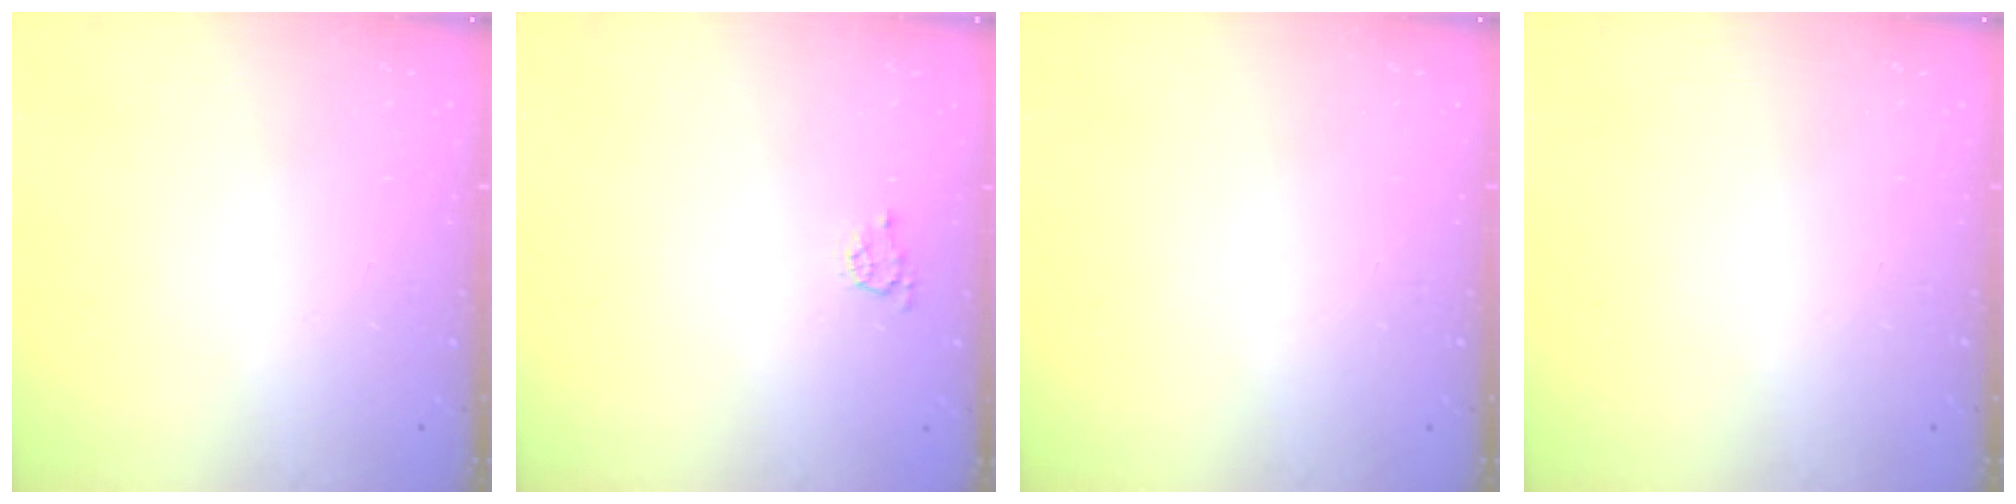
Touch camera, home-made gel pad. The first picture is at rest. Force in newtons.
{"total": 3.6, "press": 3.5, "slide": 0.4}
{"total": 0.0}
{"total": 0.0}